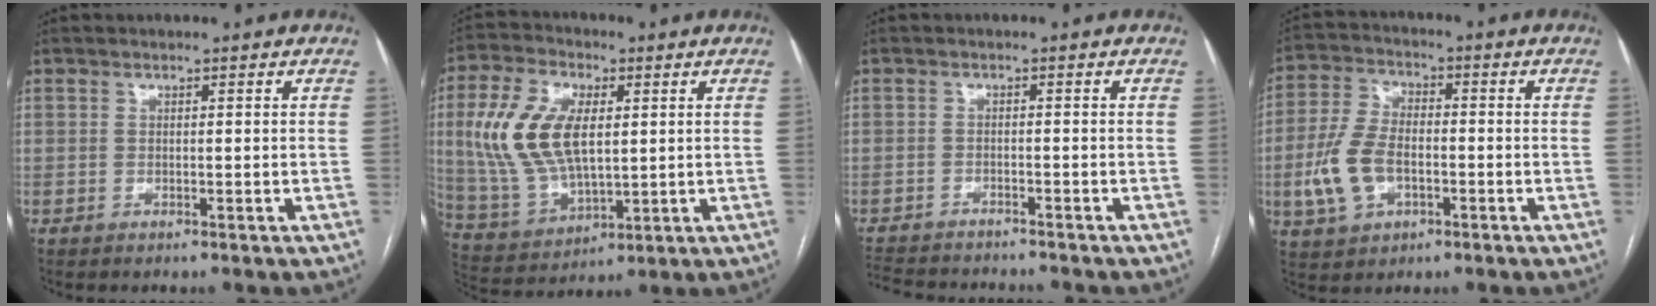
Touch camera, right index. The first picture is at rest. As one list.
[{"total": 14.6, "force": [2.6, 7.4, 12.3], "torque": [-0.274, 0.016, 0.060]}, {"total": 10.7, "force": [-9.8, 2.1, 3.5], "torque": [-0.067, -0.004, -0.142]}, {"total": 9.7, "force": [-2.5, 5.8, 7.4], "torque": [-0.177, 0.011, -0.044]}]